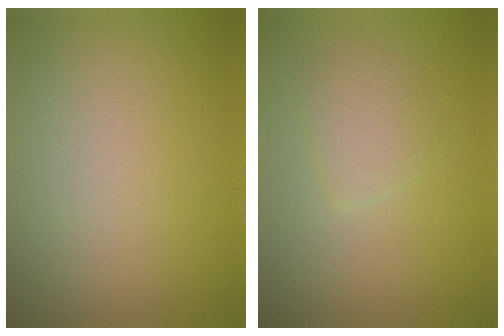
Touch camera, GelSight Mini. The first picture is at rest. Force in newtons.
{"total": 1.8, "press": 1.8, "slide": 0.0}